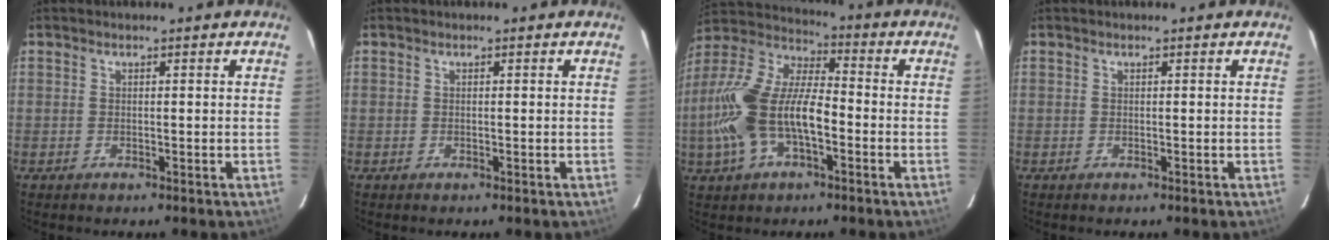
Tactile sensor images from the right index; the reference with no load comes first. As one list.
[{"total": 0.0}, {"total": 18.3, "force": [-4.6, 8.4, 15.5], "torque": [-0.331, 0.003, -0.089]}, {"total": 0.0}]